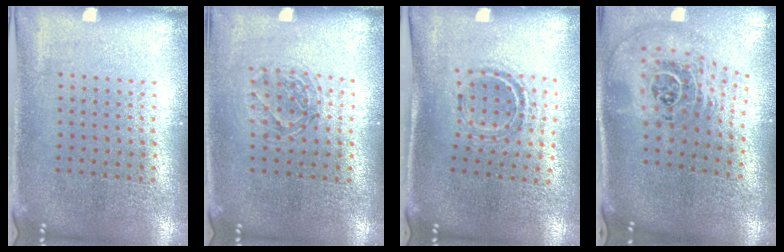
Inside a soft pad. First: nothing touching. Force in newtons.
{"total": 1.2, "press": 1.1, "slide": 0.6}
{"total": 1.0, "press": 0.9, "slide": 0.3}
{"total": 2.7, "press": 1.8, "slide": 2.0}